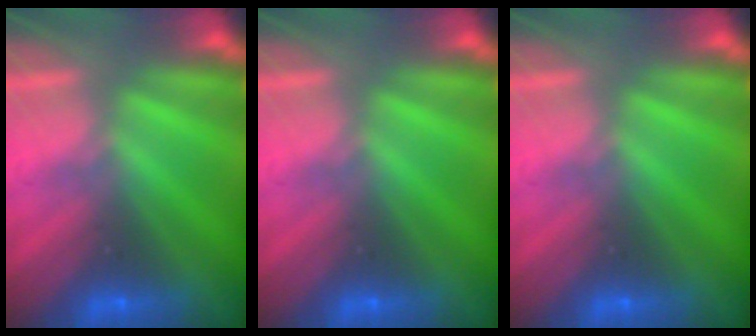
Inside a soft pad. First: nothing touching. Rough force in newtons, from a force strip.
{"total": 0.0}
{"total": 0.0}